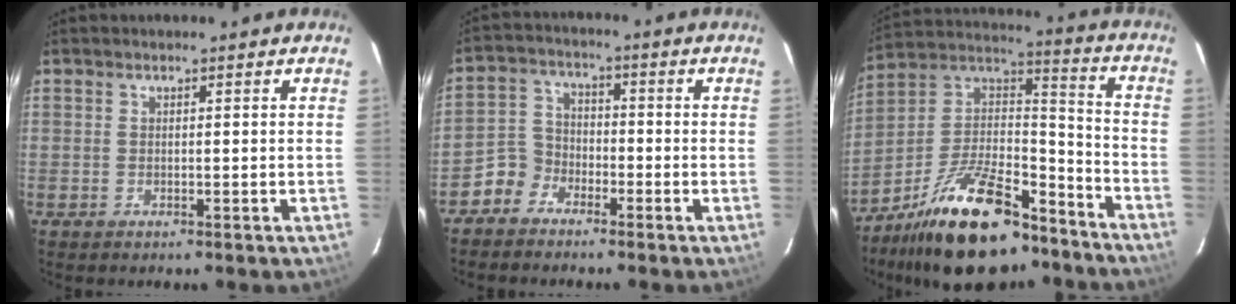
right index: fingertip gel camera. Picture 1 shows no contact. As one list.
[{"total": 5.4, "force": [-3.7, 3.8, 0.5], "torque": [-0.013, 0.026, -0.082]}, {"total": 23.6, "force": [-16.3, 9.6, 14.1], "torque": [-0.265, 0.018, -0.262]}]